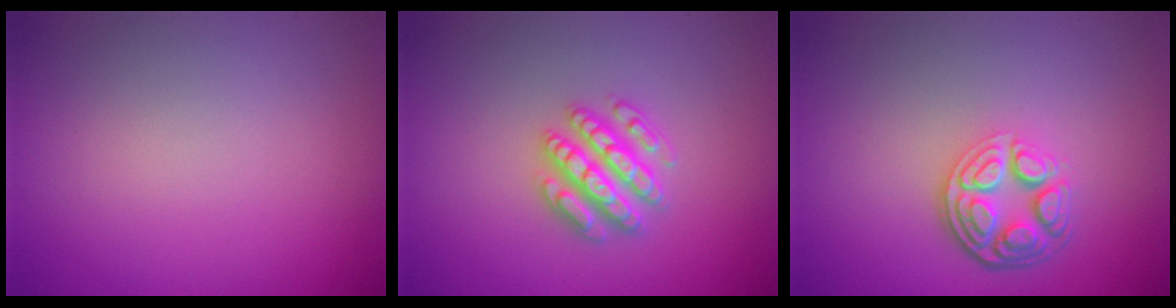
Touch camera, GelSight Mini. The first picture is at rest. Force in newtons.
{"total": 4.3, "press": 4.2, "slide": 0.7}
{"total": 4.6, "press": 3.5, "slide": 3.1}